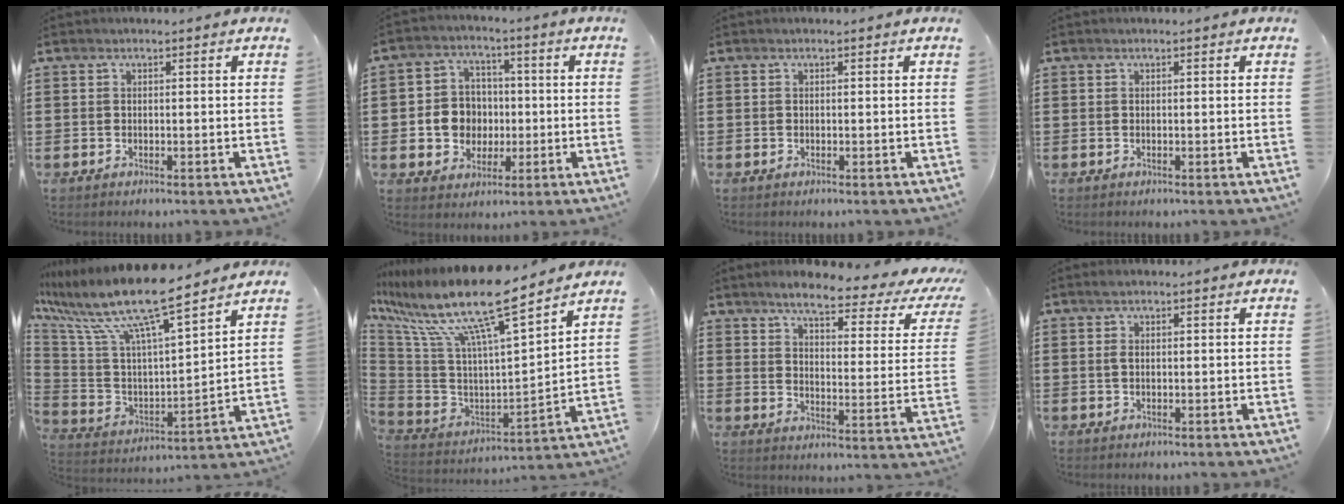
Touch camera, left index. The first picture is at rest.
{"total": 6.8, "force": [-0.4, 6.4, 2.3], "torque": [-0.056, 0.017, -0.006]}
{"total": 0.0}
{"total": 0.0}
{"total": 12.7, "force": [9.7, 1.5, 8.0], "torque": [-0.190, -0.067, 0.159]}
{"total": 15.1, "force": [10.6, 1.8, 10.7], "torque": [-0.237, -0.072, 0.168]}
{"total": 6.5, "force": [4.9, 0.7, 4.1], "torque": [-0.087, -0.033, 0.074]}
{"total": 1.3, "force": [0.3, 0.4, 1.1], "torque": [-0.024, 0.004, 0.005]}